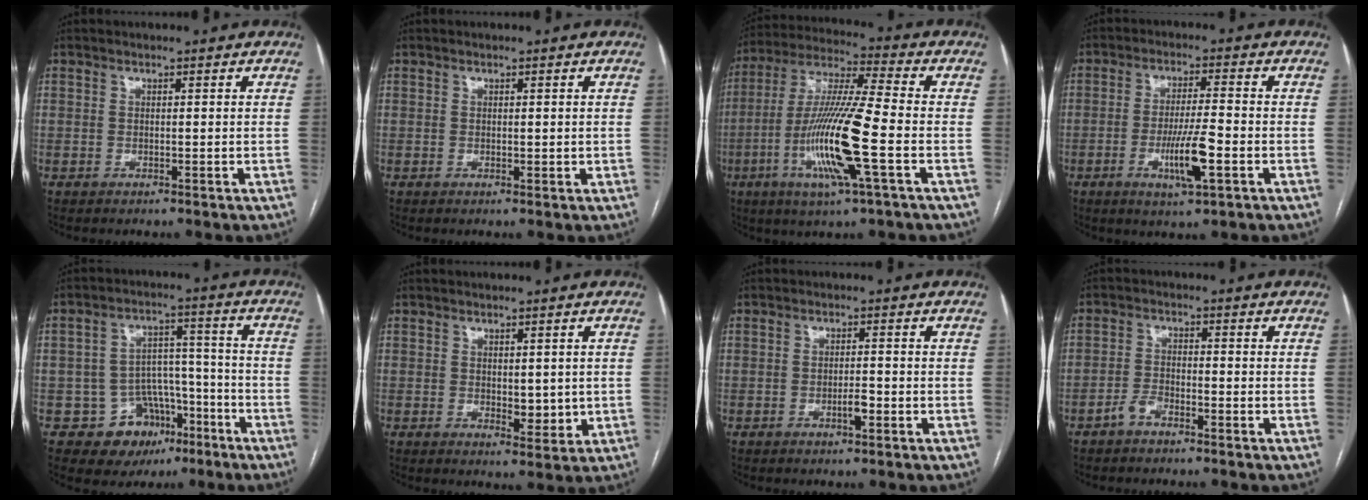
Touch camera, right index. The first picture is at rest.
{"total": 0.8, "force": [0.2, 0.4, 0.6], "torque": [-0.007, -0.003, 0.006]}
{"total": 16.2, "force": [-4.5, 0.6, 15.5], "torque": [-0.316, -0.013, -0.088]}
{"total": 7.7, "force": [-2.6, 0.5, 7.2], "torque": [-0.132, -0.012, -0.046]}
{"total": 9.0, "force": [-4.9, 7.2, 2.2], "torque": [-0.015, 0.043, -0.064]}
{"total": 3.3, "force": [0.1, 1.8, 2.8], "torque": [-0.035, -0.008, 0.008]}
{"total": 1.9, "force": [-0.8, 0.4, 1.6], "torque": [-0.027, 0.000, -0.014]}
{"total": 2.5, "force": [-1.9, 0.9, 1.2], "torque": [-0.025, 0.004, -0.038]}